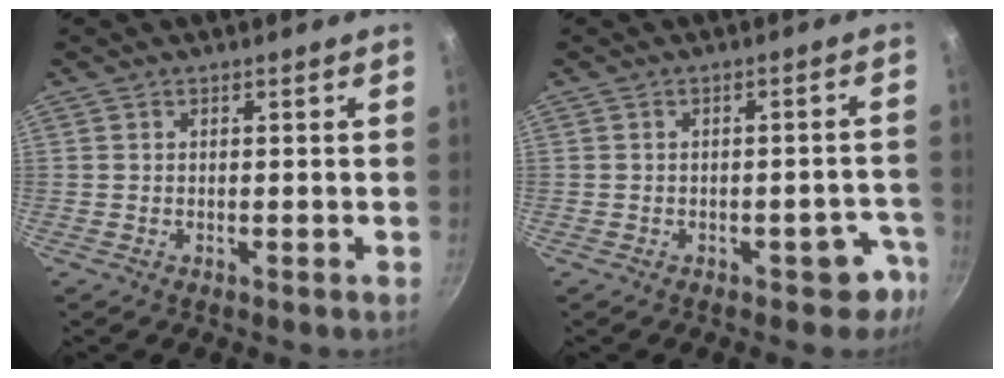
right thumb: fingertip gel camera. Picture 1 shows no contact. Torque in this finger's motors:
{"motor_torque": [2.58, 2.44, 0.60, -0.42, 0.14]}